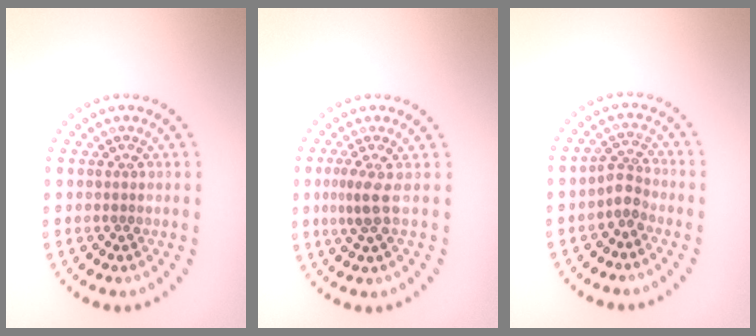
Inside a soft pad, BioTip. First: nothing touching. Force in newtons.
{"total": 2.1, "press": 1.4, "slide": 1.6}
{"total": 2.1, "press": 1.6, "slide": 1.4}